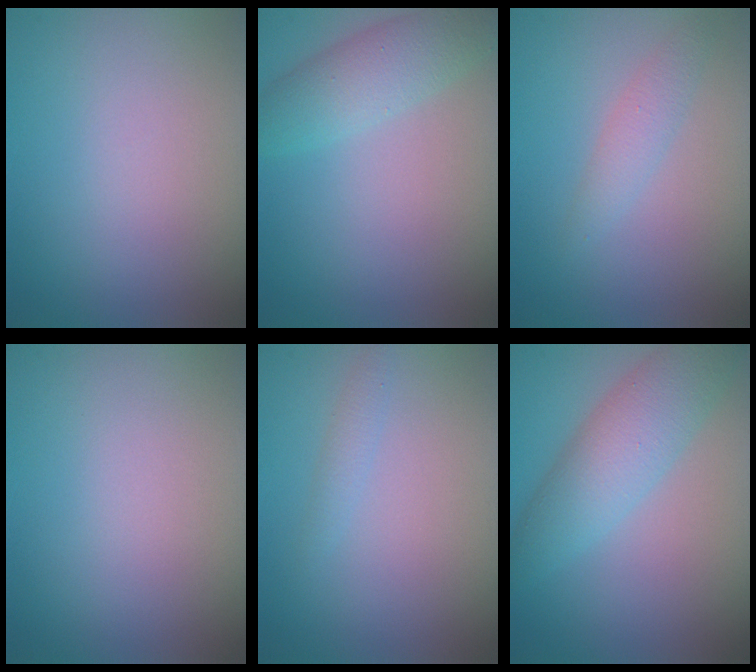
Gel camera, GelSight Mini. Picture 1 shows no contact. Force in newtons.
{"total": 4.0, "press": 4.0, "slide": 0.2}
{"total": 1.6, "press": 1.6, "slide": 0.0}
{"total": 0.0}
{"total": 1.0, "press": 1.0, "slide": 0.0}
{"total": 5.1, "press": 5.1, "slide": 0.1}